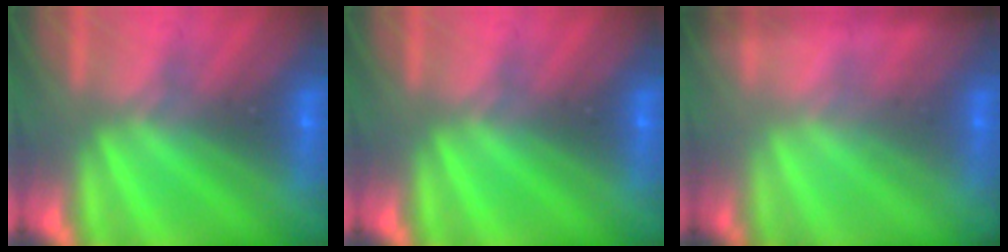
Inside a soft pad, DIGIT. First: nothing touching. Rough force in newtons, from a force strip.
{"total": 0.0}
{"total": 1.7}